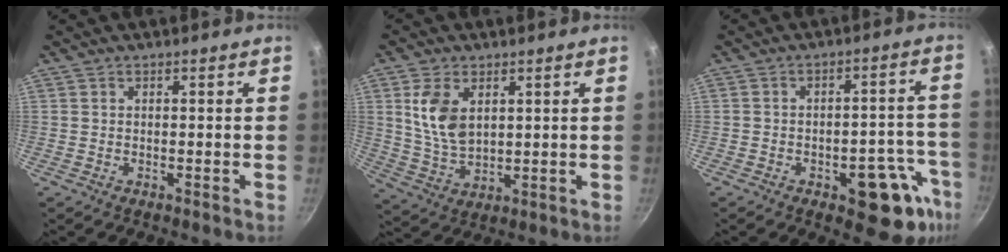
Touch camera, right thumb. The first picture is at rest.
{"total": 9.5, "force": [2.9, 5.7, 7.0], "torque": [-0.129, -0.022, 0.065]}
{"total": 14.0, "force": [-6.5, 6.7, 10.5], "torque": [-0.058, 0.040, -0.080]}